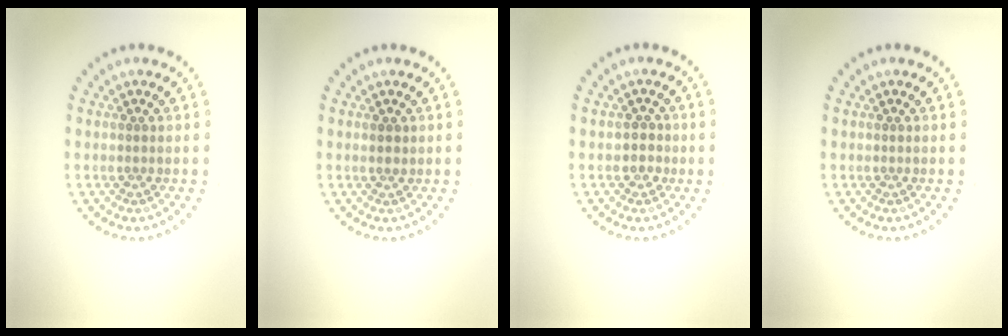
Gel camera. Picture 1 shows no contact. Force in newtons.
{"total": 0.9, "press": 0.8, "slide": 0.5}
{"total": 1.5, "press": 1.4, "slide": 0.7}
{"total": 0.0}